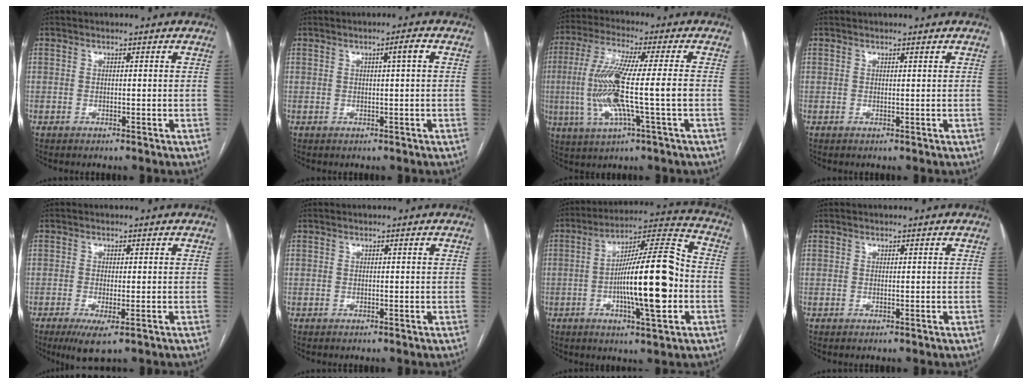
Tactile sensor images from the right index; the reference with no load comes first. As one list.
[{"total": 1.9, "force": [0.4, -0.3, 1.8], "torque": [-0.029, 0.003, 0.007]}, {"total": 13.3, "force": [-1.5, 0.5, 13.2], "torque": [-0.269, 0.000, -0.032]}, {"total": 0.0}, {"total": 4.3, "force": [-2.4, 0.7, 3.6], "torque": [-0.058, -0.011, -0.034]}, {"total": 0.0}, {"total": 17.1, "force": [-3.0, 2.5, 16.6], "torque": [-0.277, 0.015, -0.048]}, {"total": 0.0}]